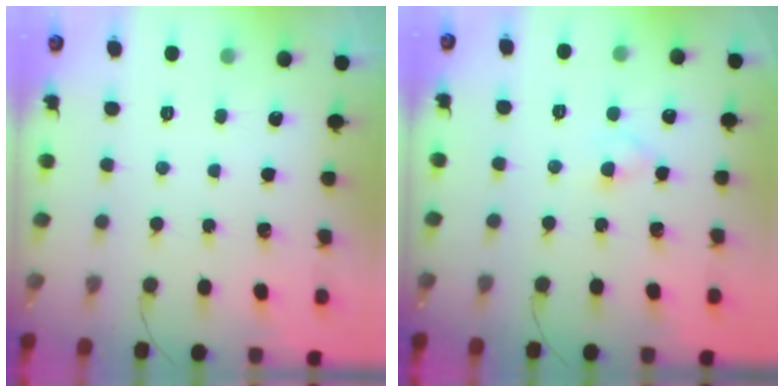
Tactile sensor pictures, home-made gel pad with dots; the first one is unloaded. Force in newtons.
{"total": 2.6, "press": 2.4, "slide": 1.0}